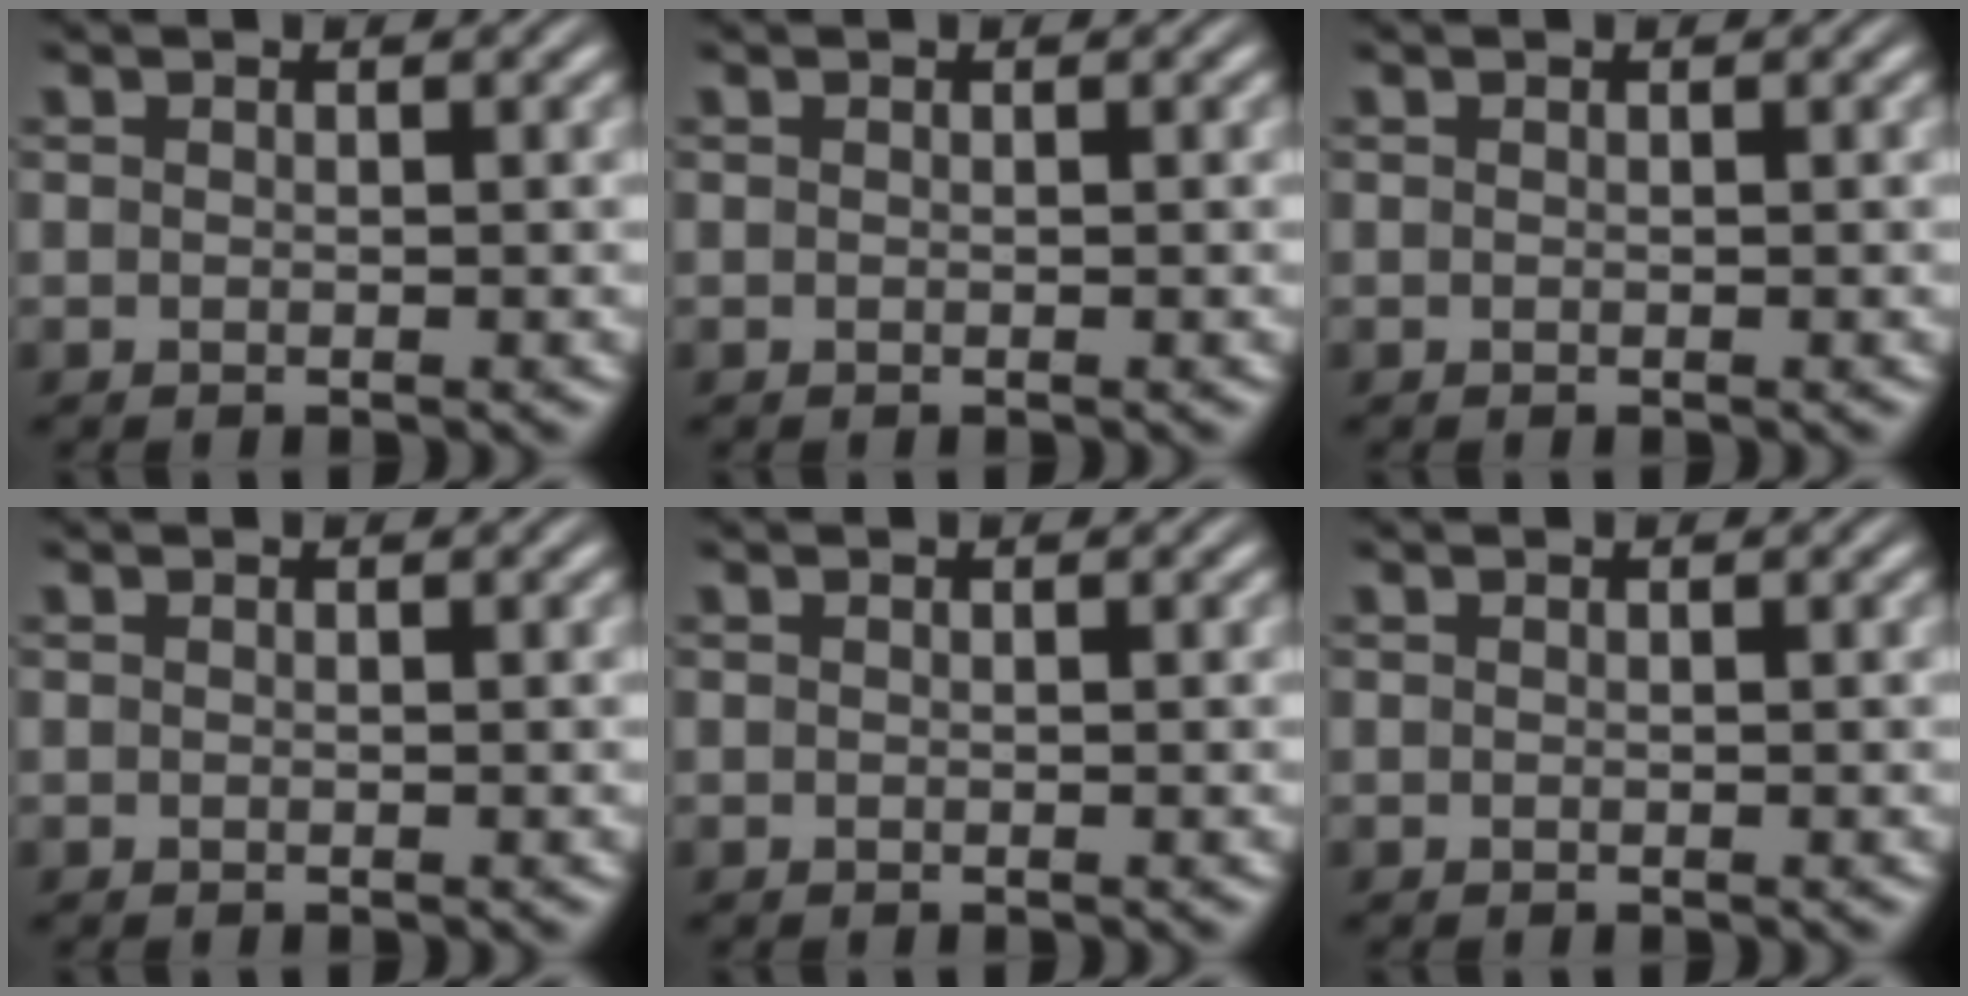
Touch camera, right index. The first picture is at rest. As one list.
[{"total": 0.0}, {"total": 0.0}, {"total": 0.0}, {"total": 0.0}, {"total": 0.0}]